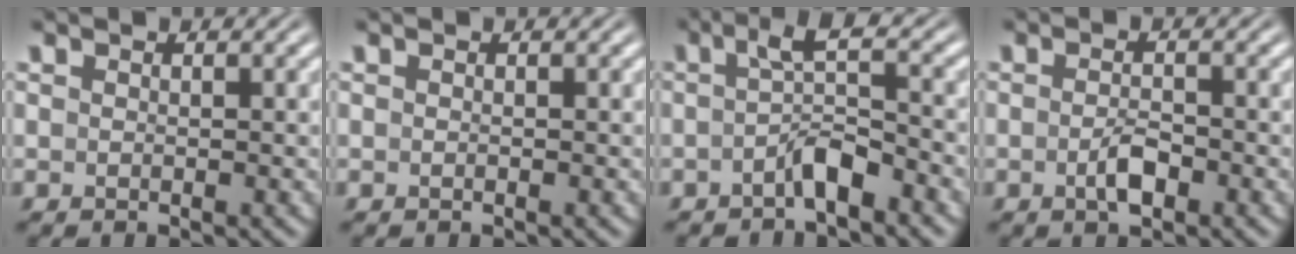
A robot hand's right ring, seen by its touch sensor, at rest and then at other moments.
{"total": 0.0}
{"total": 2.5, "force": [-0.3, 0.2, 2.5], "torque": [-0.044, -0.004, -0.005]}
{"total": 2.0, "force": [-1.1, 0.4, 1.6], "torque": [-0.024, -0.002, -0.019]}